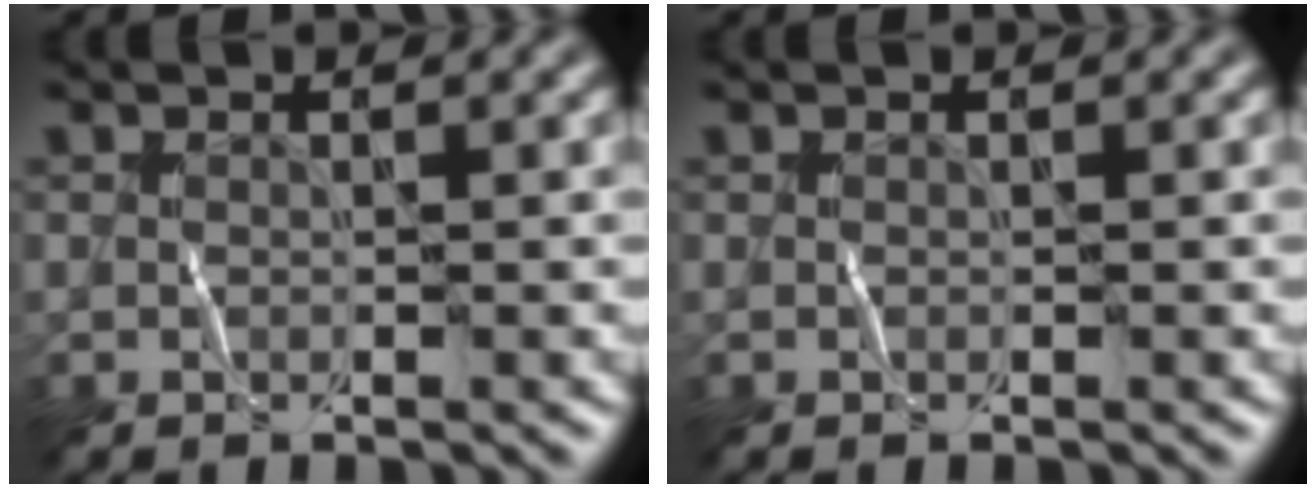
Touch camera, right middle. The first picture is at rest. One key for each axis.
{"total": 0.0}